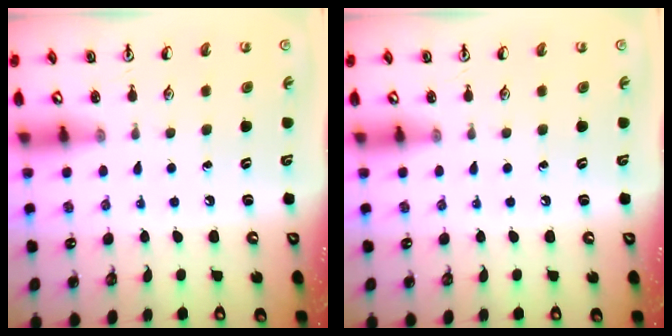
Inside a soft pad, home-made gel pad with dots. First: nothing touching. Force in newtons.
{"total": 0.0}